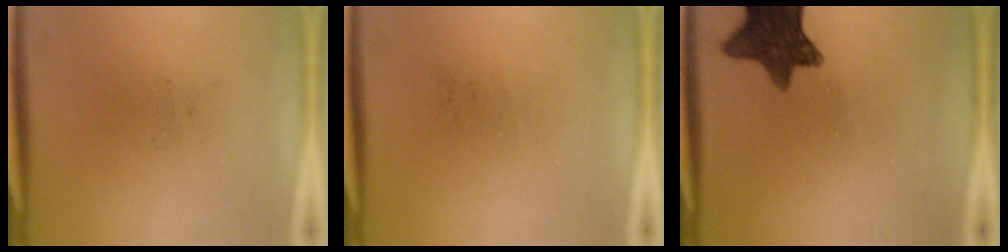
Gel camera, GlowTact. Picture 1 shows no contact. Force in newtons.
{"total": 0.0}
{"total": 10.9}